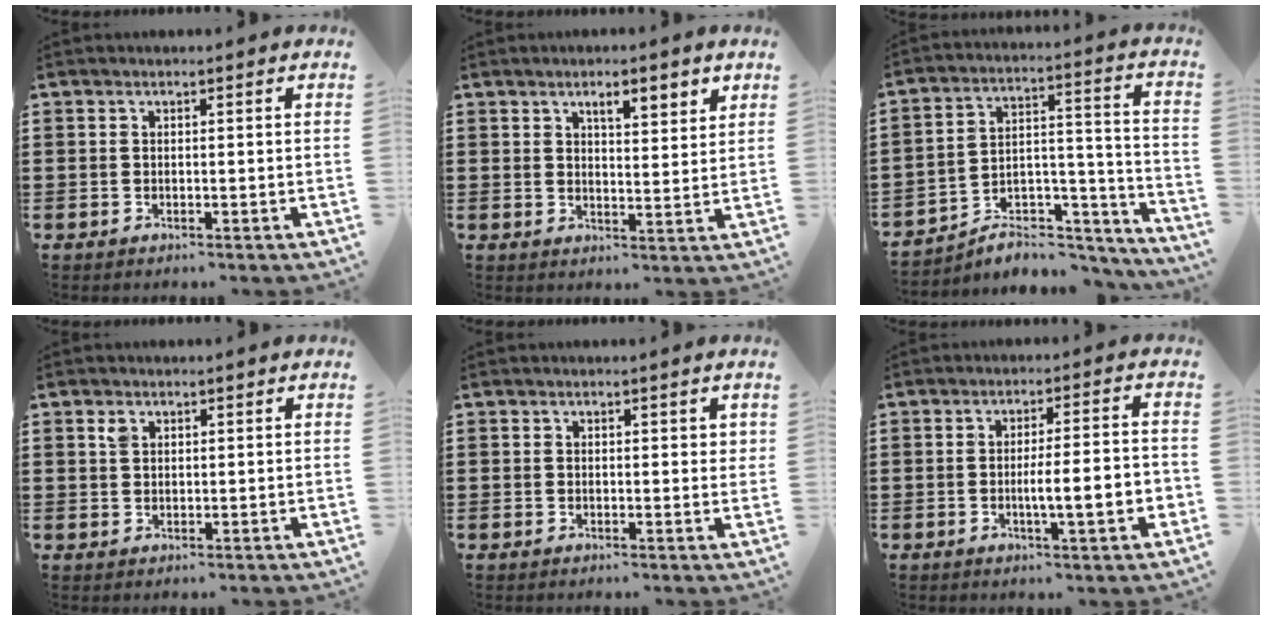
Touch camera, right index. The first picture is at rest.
{"total": 3.9, "force": [2.4, 1.3, 2.7], "torque": [-0.045, -0.001, 0.036]}
{"total": 5.7, "force": [-4.9, 2.5, 1.5], "torque": [-0.024, 0.008, -0.094]}
{"total": 1.6, "force": [1.0, 1.0, 0.8], "torque": [-0.019, 0.003, 0.018]}
{"total": 0.7, "force": [0.5, 0.4, 0.3], "torque": [0.000, 0.001, 0.008]}
{"total": 6.6, "force": [-1.6, 0.7, 6.3], "torque": [-0.098, -0.007, -0.030]}